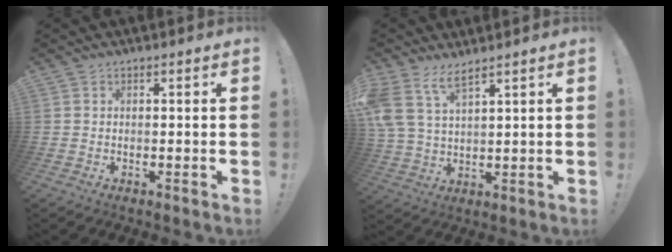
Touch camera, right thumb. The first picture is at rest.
{"total": 8.5, "force": [6.1, 3.2, 5.0], "torque": [-0.112, -0.022, 0.118]}